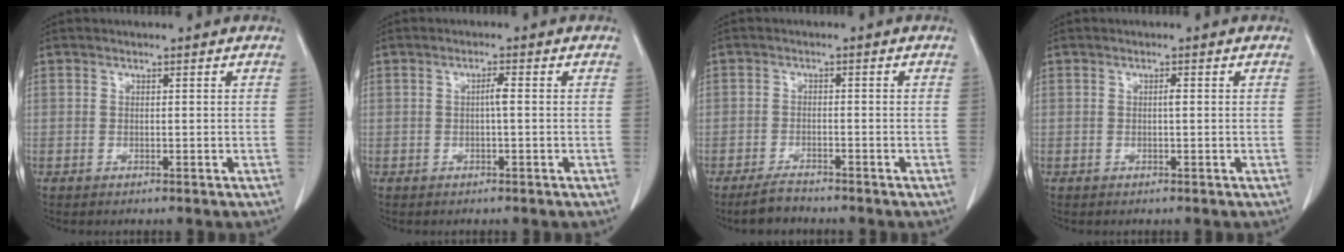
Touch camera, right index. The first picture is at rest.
{"total": 1.5, "force": [0.0, 0.0, 1.5], "torque": [-0.027, 0.003, 0.000]}
{"total": 2.9, "force": [-2.6, 1.0, 0.9], "torque": [-0.021, -0.002, -0.046]}
{"total": 0.7, "force": [0.0, 0.1, 0.7], "torque": [-0.012, 0.001, 0.000]}